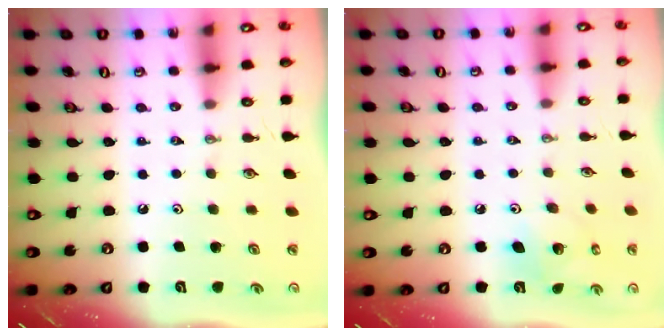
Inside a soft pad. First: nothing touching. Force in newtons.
{"total": 6.2, "press": 6.2, "slide": 0.4}